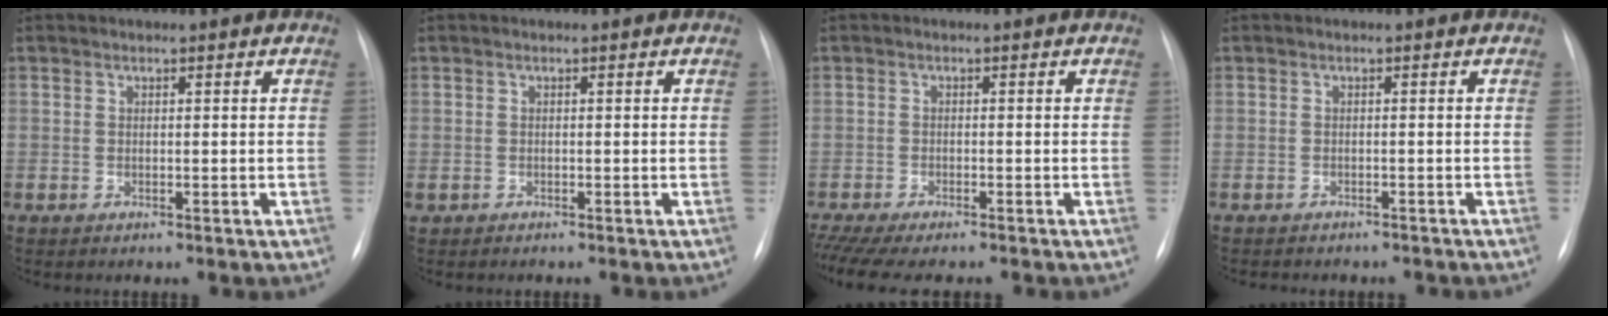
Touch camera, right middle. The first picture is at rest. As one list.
[{"total": 1.3, "force": [-1.0, 0.7, 0.5], "torque": [-0.013, -0.001, -0.012]}, {"total": 9.5, "force": [-8.1, 1.4, 4.7], "torque": [-0.065, -0.010, -0.119]}, {"total": 6.7, "force": [-5.9, 2.1, 2.2], "torque": [-0.023, 0.004, -0.067]}]